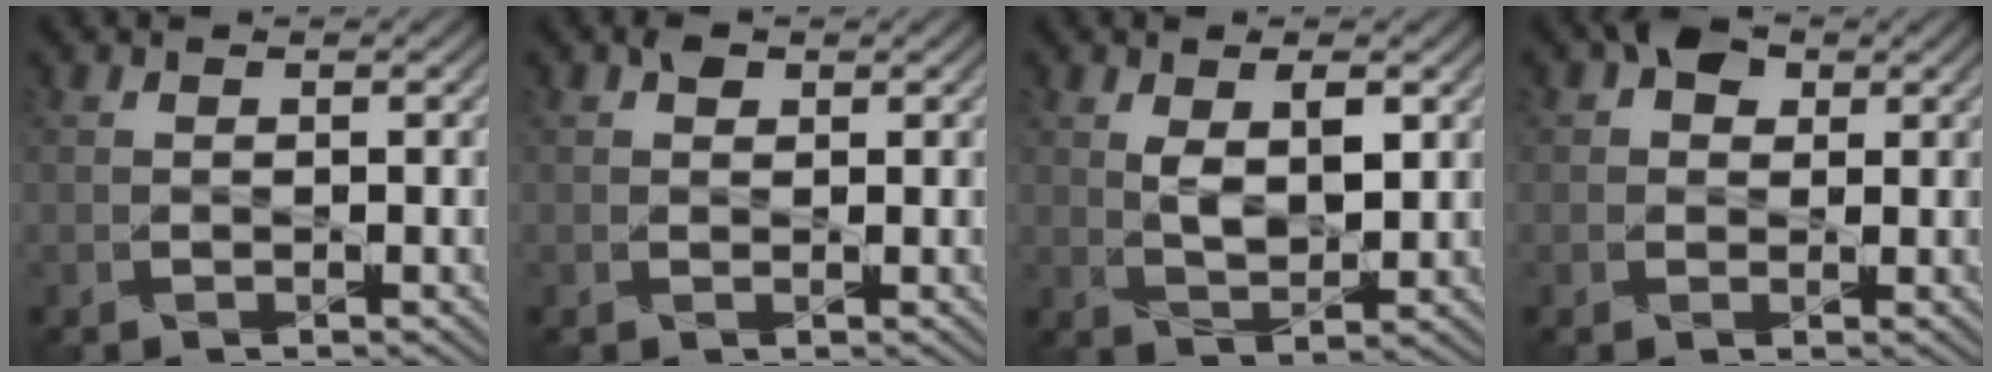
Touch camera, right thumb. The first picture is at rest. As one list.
[{"total": 1.1, "force": [0.6, 0.8, 0.5], "torque": [-0.008, -0.001, 0.009]}, {"total": 4.6, "force": [1.5, 2.2, 3.8], "torque": [-0.078, -0.007, 0.032]}, {"total": 3.1, "force": [1.3, 2.3, 1.6], "torque": [-0.027, 0.004, 0.014]}]